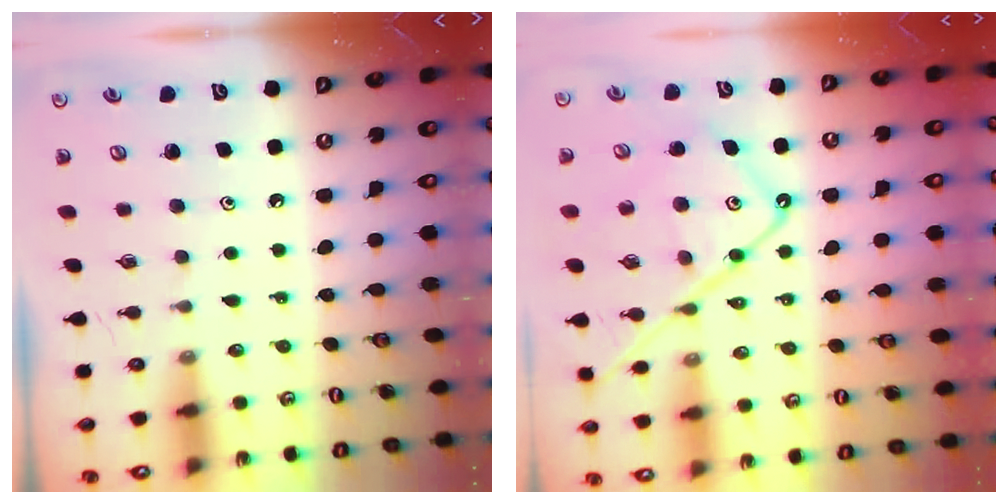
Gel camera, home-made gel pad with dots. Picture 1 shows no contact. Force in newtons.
{"total": 15.9, "press": 15.8, "slide": 1.7}